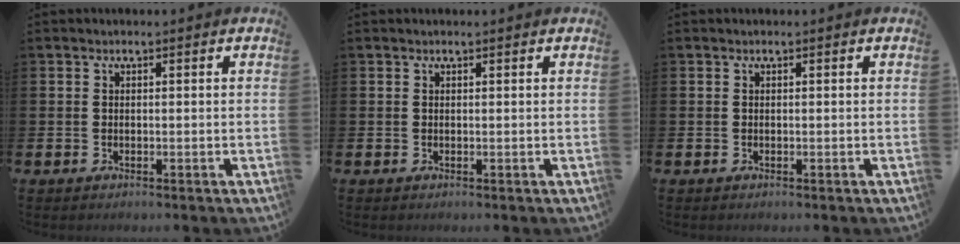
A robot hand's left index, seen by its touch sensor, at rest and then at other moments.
{"total": 0.0}
{"total": 0.0}